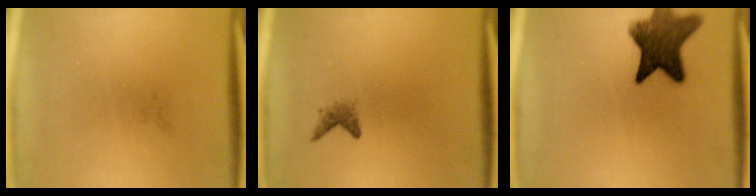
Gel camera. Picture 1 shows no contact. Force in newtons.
{"total": 1.2}
{"total": 10.4}